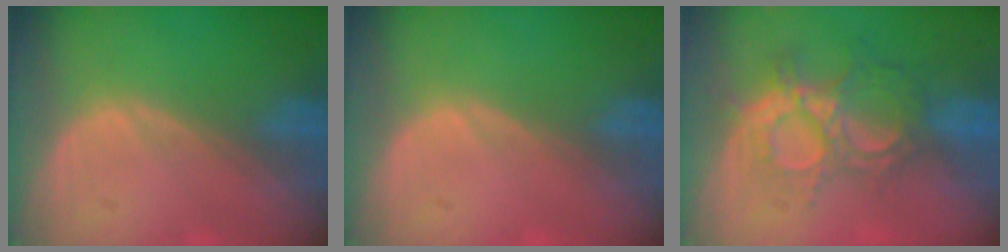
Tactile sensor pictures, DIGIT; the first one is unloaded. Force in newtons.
{"total": 0.0}
{"total": 9.0, "press": 8.0, "slide": 4.0}